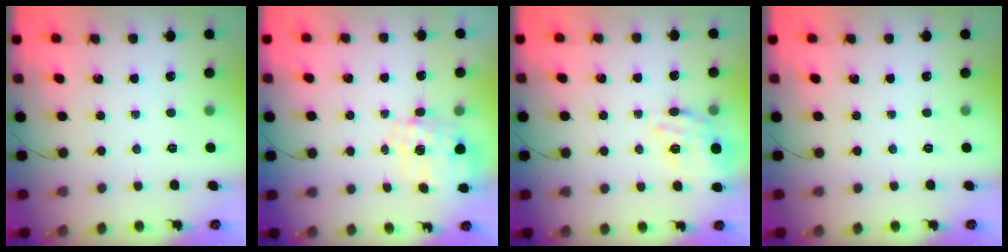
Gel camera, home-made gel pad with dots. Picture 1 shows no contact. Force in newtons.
{"total": 8.4, "press": 8.3, "slide": 1.2}
{"total": 13.6, "press": 13.3, "slide": 2.8}
{"total": 0.0}